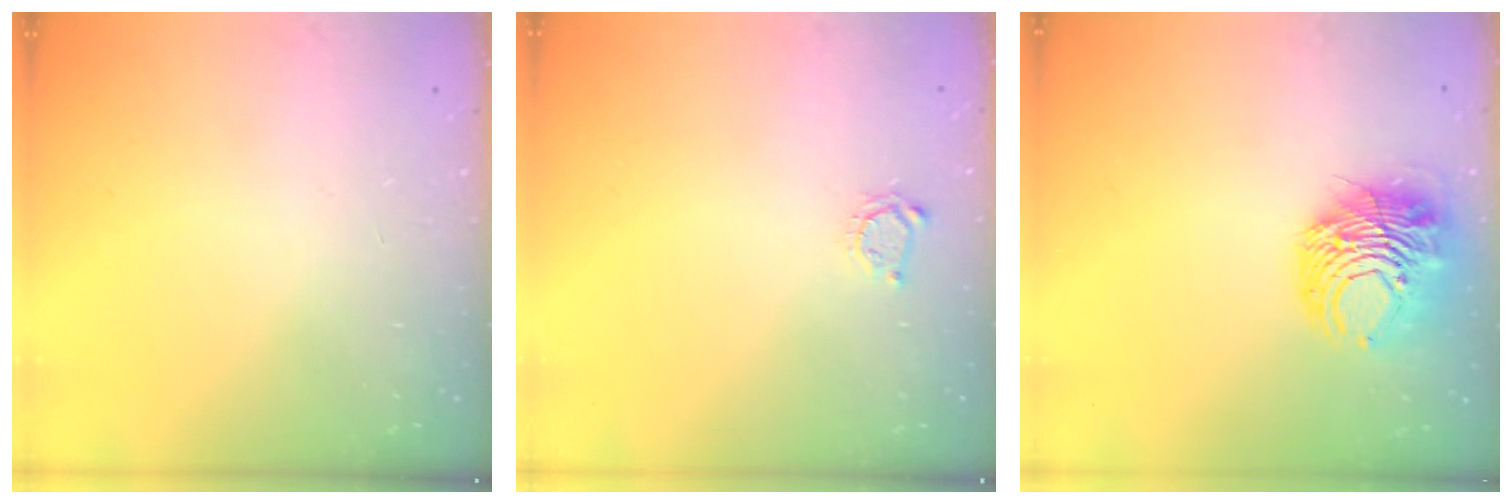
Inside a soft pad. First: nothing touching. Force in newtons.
{"total": 4.0, "press": 3.9, "slide": 0.5}
{"total": 11.4, "press": 11.3, "slide": 1.7}